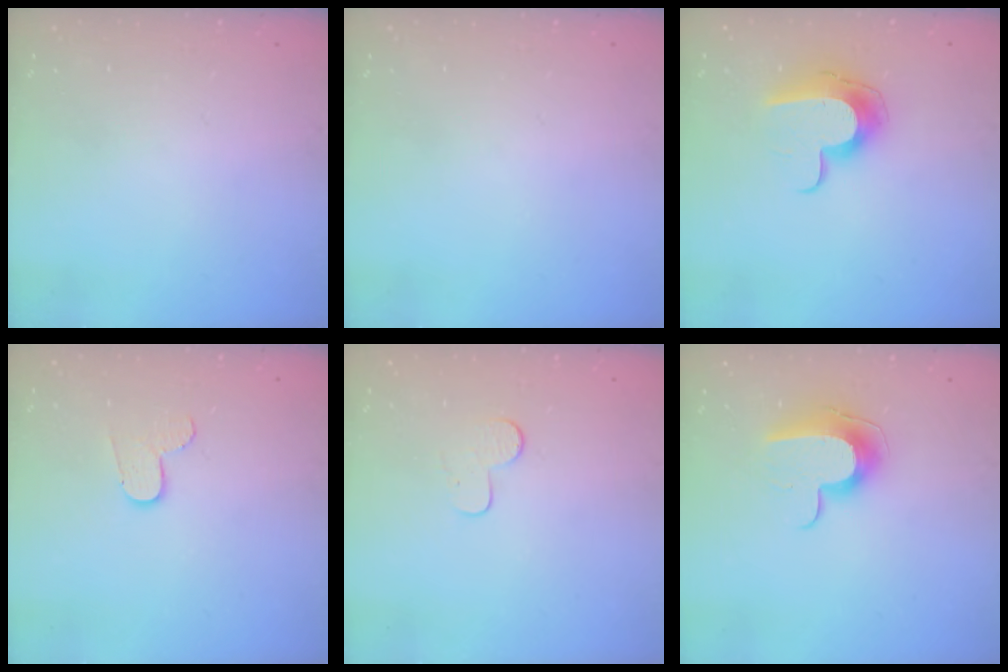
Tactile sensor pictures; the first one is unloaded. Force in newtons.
{"total": 0.0}
{"total": 11.2, "press": 11.2, "slide": 0.4}
{"total": 6.1, "press": 6.1, "slide": 0.5}
{"total": 5.5, "press": 5.5, "slide": 0.5}
{"total": 10.1, "press": 10.1, "slide": 0.3}